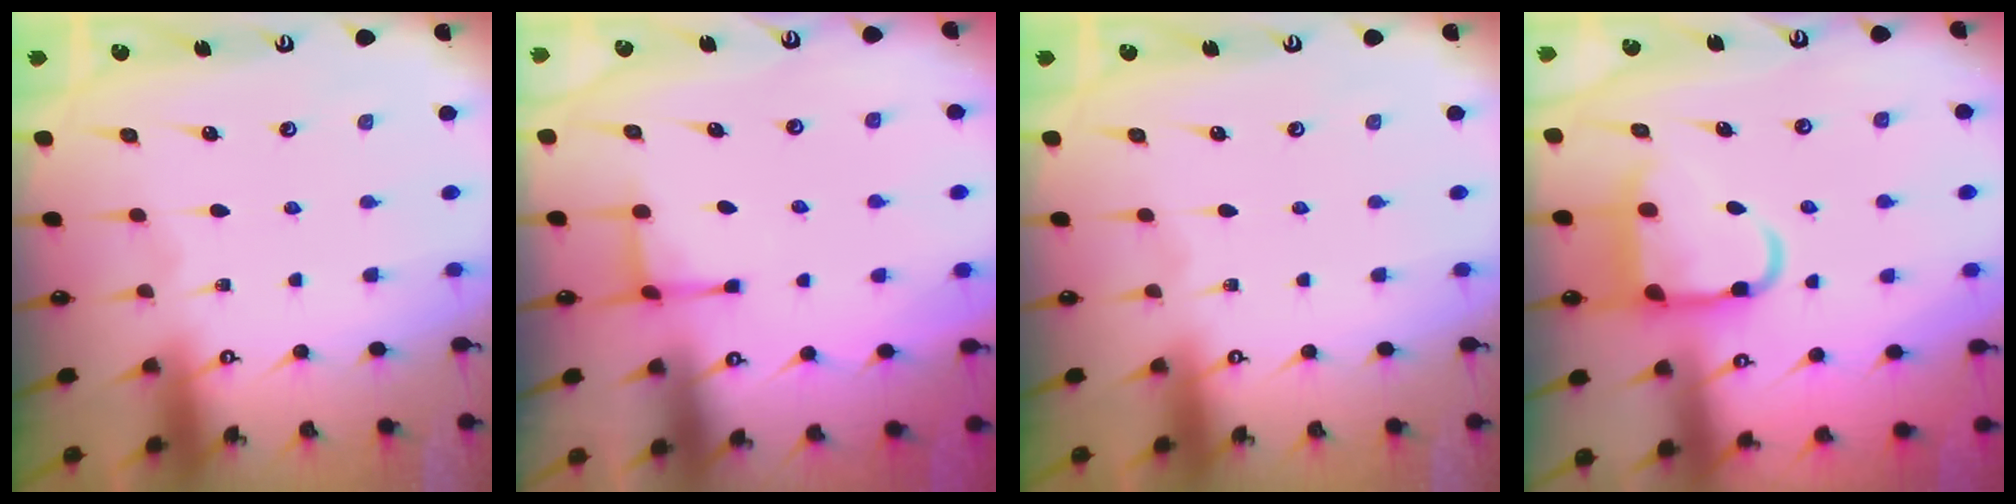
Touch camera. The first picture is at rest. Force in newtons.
{"total": 2.6, "press": 2.6, "slide": 0.7}
{"total": 0.0}
{"total": 11.6, "press": 11.5, "slide": 1.4}